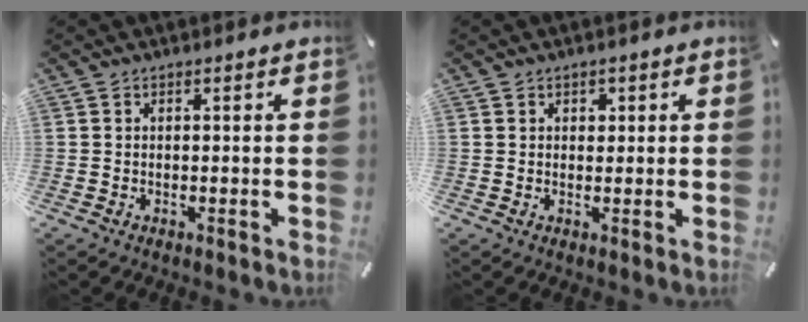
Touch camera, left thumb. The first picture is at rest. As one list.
[{"total": 1.3, "force": [0.5, 1.2, 0.3], "torque": [0.008, -0.005, 0.005]}]